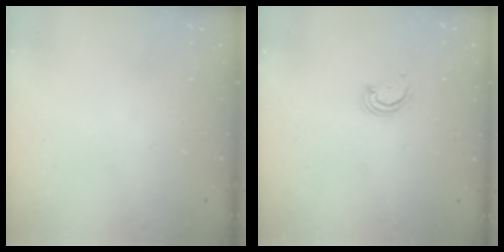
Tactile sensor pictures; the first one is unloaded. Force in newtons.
{"total": 3.3, "press": 3.3, "slide": 0.4}